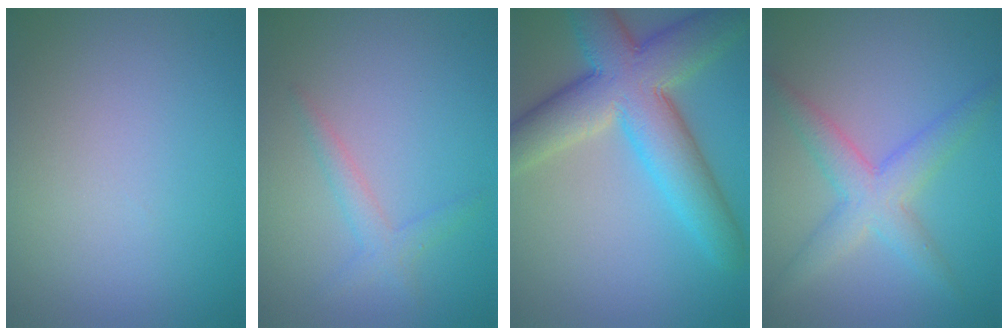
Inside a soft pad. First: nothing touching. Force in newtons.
{"total": 1.8, "press": 1.8, "slide": 0.1}
{"total": 10.1, "press": 10.1, "slide": 0.5}
{"total": 3.0, "press": 3.0, "slide": 0.3}